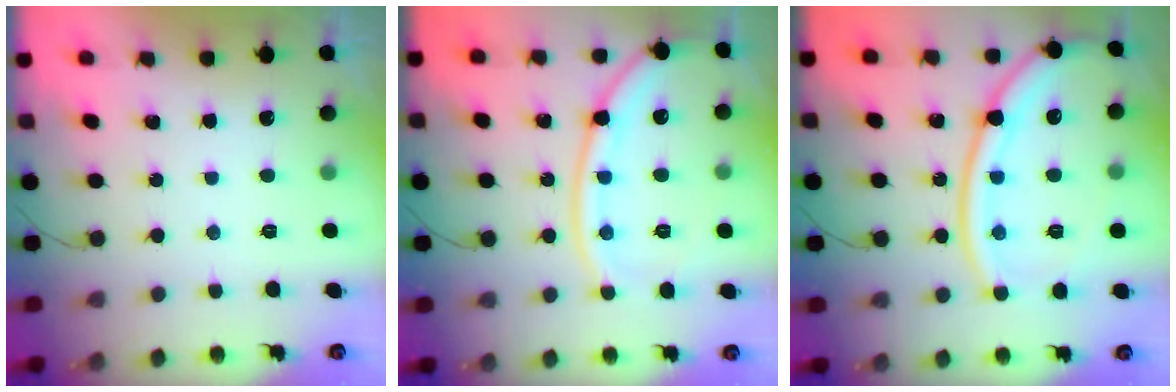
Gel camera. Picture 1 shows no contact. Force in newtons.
{"total": 15.4, "press": 15.3, "slide": 1.5}
{"total": 18.4, "press": 18.3, "slide": 1.9}